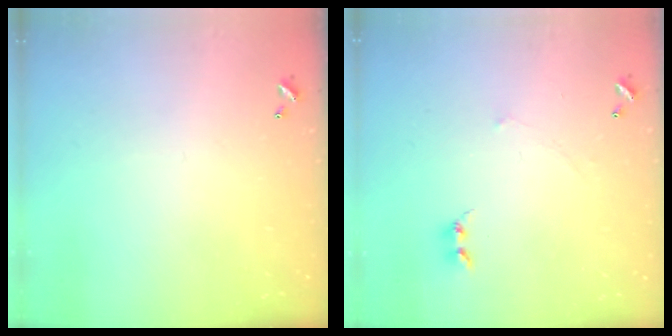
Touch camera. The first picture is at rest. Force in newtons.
{"total": 1.7, "press": 1.6, "slide": 0.4}